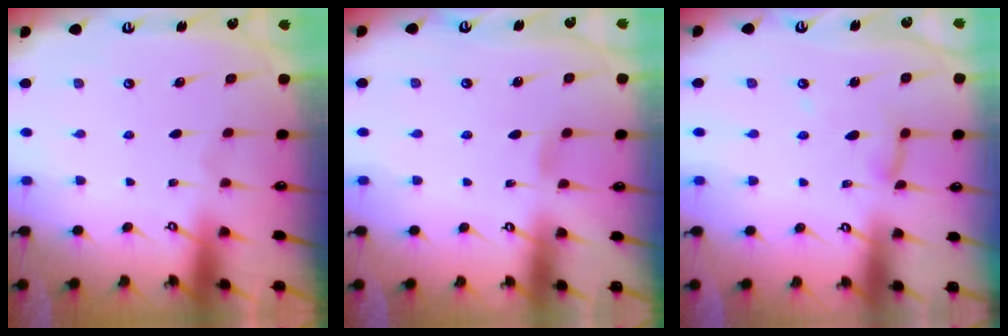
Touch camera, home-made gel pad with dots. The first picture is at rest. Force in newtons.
{"total": 2.7, "press": 2.7, "slide": 0.3}
{"total": 5.2, "press": 5.2, "slide": 0.4}